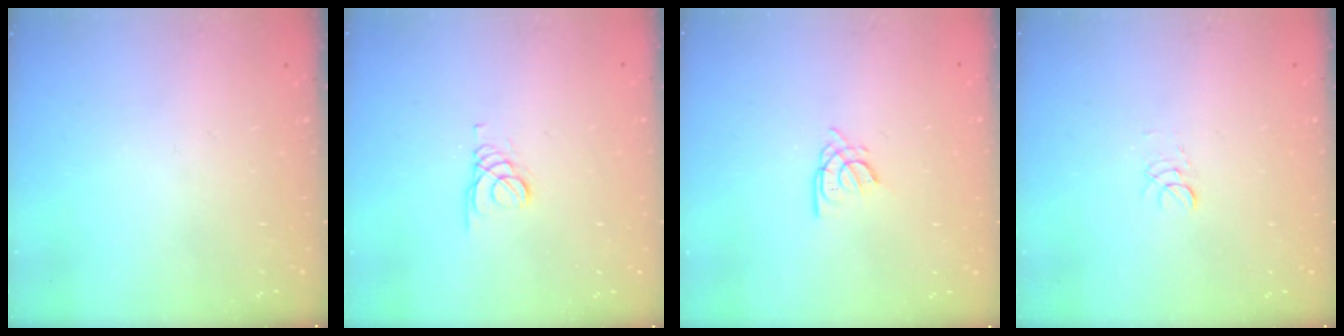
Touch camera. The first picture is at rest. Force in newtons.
{"total": 1.6, "press": 1.5, "slide": 0.2}
{"total": 3.3, "press": 3.3, "slide": 0.3}
{"total": 2.9, "press": 2.8, "slide": 0.3}